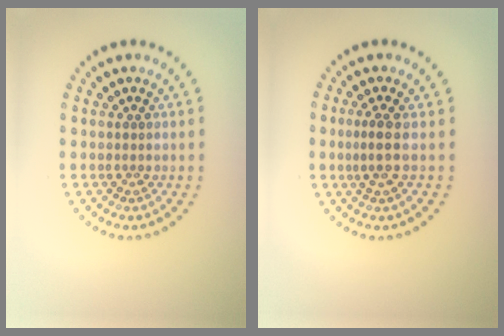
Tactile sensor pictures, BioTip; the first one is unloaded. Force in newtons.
{"total": 2.0, "press": 1.5, "slide": 1.4}